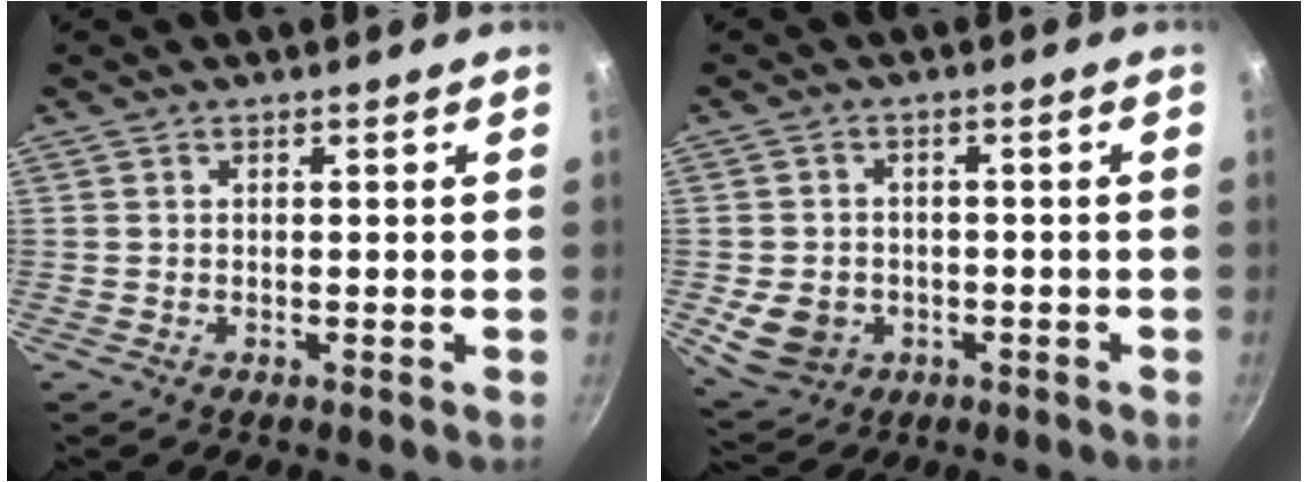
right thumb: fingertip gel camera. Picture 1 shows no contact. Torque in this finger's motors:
{"motor_torque": [0.90, 0.80, 0.62, -0.41, 0.03]}